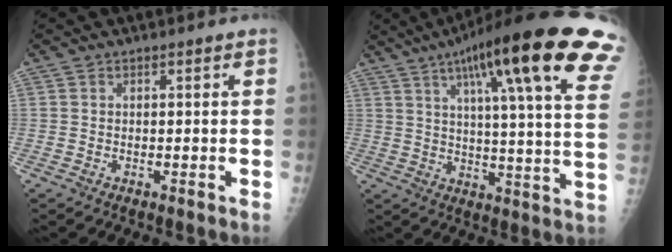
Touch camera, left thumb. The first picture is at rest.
{"total": 29.5, "force": [15.6, 5.1, 24.5], "torque": [-0.300, -0.015, 0.209]}